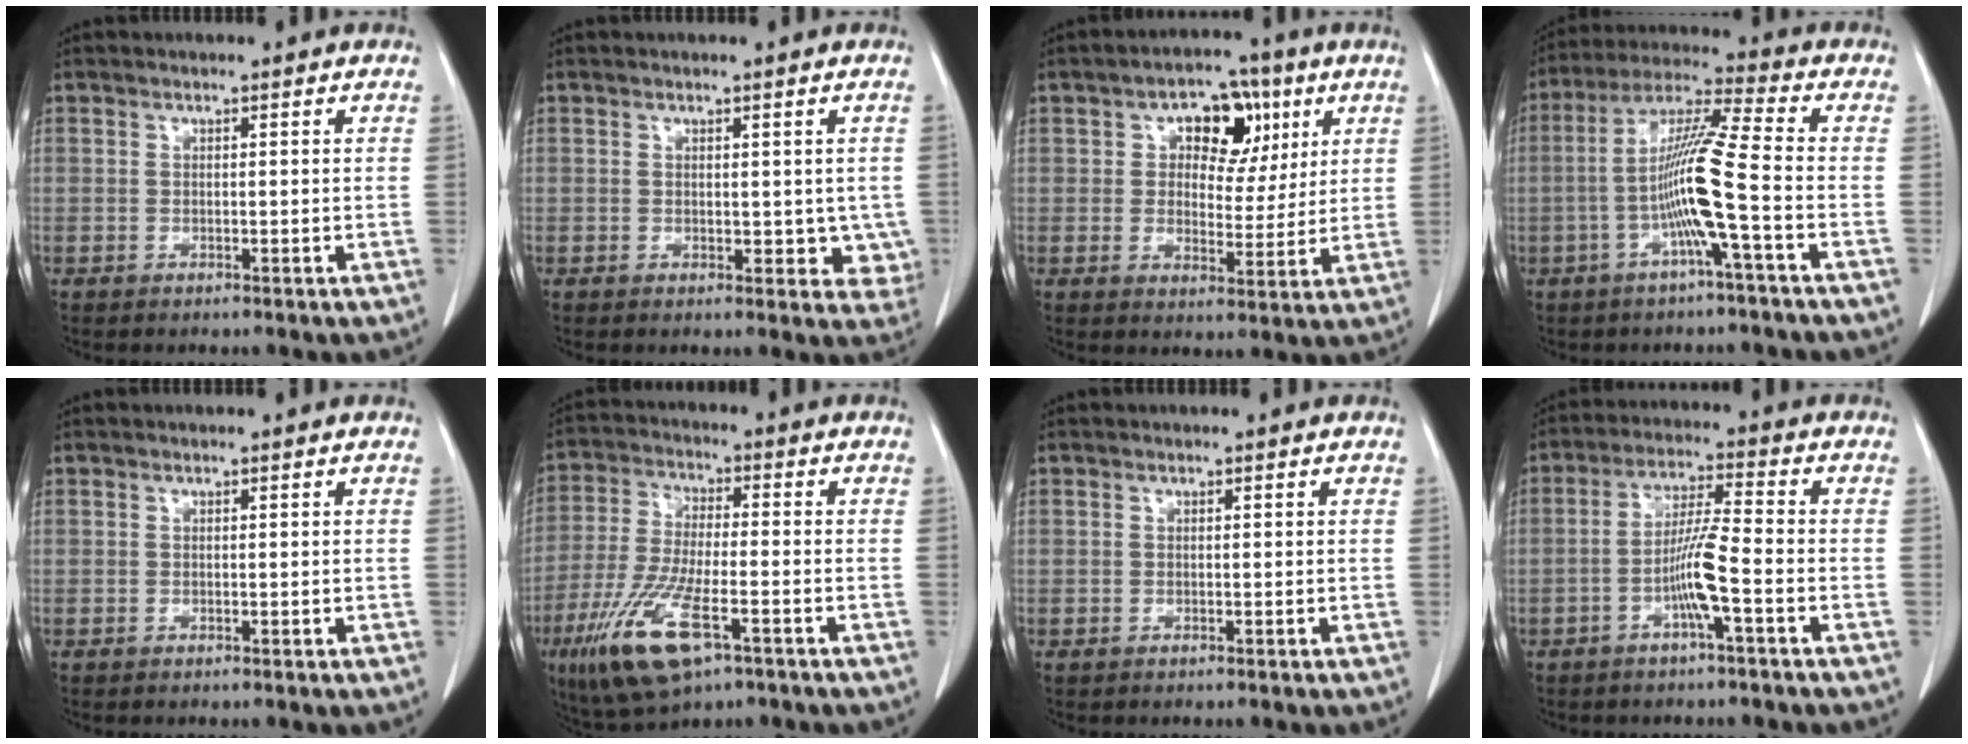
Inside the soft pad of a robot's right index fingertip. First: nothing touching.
{"total": 4.1, "force": [0.5, 2.8, 2.9], "torque": [-0.003, -0.005, 0.011]}
{"total": 8.6, "force": [3.4, 5.3, 5.8], "torque": [-0.073, 0.021, 0.052]}
{"total": 10.9, "force": [-2.7, -1.2, 10.5], "torque": [-0.200, 0.011, -0.057]}
{"total": 0.0}
{"total": 13.4, "force": [-6.8, 3.2, 11.0], "torque": [-0.232, -0.029, -0.119]}
{"total": 0.0}
{"total": 6.7, "force": [-2.4, -0.2, 6.2], "torque": [-0.122, 0.007, -0.043]}